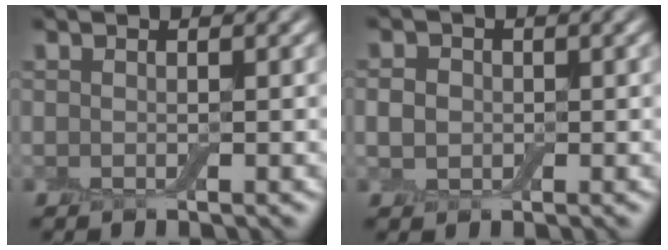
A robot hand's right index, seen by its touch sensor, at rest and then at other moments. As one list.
[{"total": 1.9, "force": [-0.1, 1.7, 0.9], "torque": [-0.016, 0.000, -0.008]}]